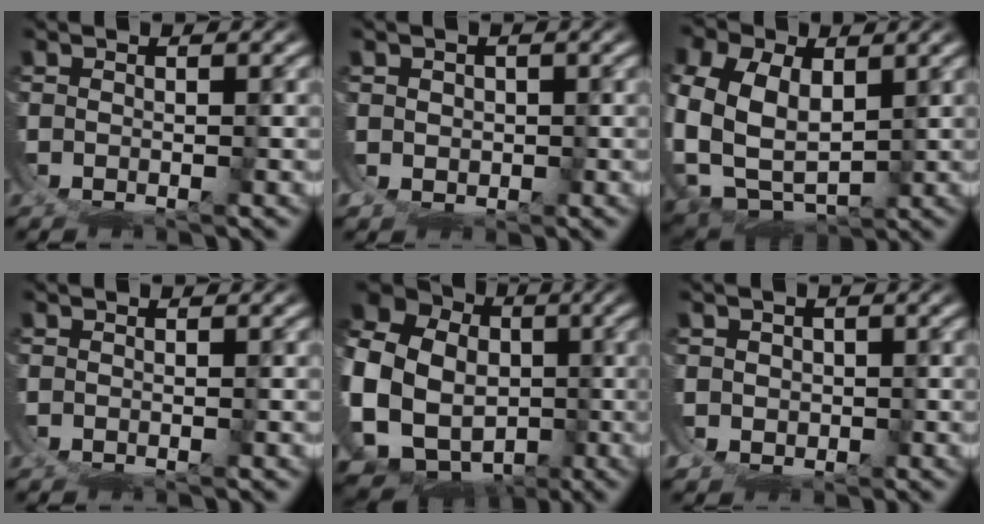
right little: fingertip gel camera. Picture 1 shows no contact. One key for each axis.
{"total": 1.7, "fx": 1.5, "fy": -0.4, "fz": -0.7, "tx": 0.009, "ty": -0.009, "tz": 0.033}
{"total": 8.6, "fx": 0.4, "fy": 7.4, "fz": 4.3, "tx": -0.146, "ty": -0.049, "tz": 0.022}
{"total": 0.0}
{"total": 18.8, "fx": -0.3, "fy": 16.5, "fz": 8.9, "tx": -0.198, "ty": -0.046, "tz": -0.008}
{"total": 1.6, "fx": 1.4, "fy": -0.1, "fz": -0.8, "tx": 0.011, "ty": -0.009, "tz": 0.033}